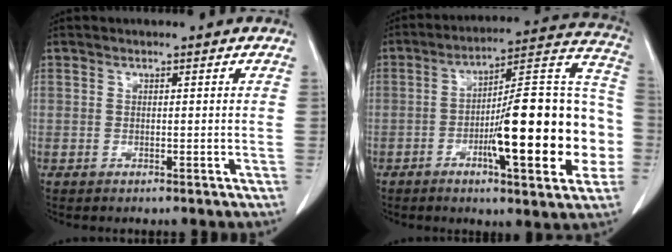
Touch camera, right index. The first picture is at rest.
{"total": 21.2, "force": [-5.0, 3.9, 20.2], "torque": [-0.254, 0.028, -0.070]}